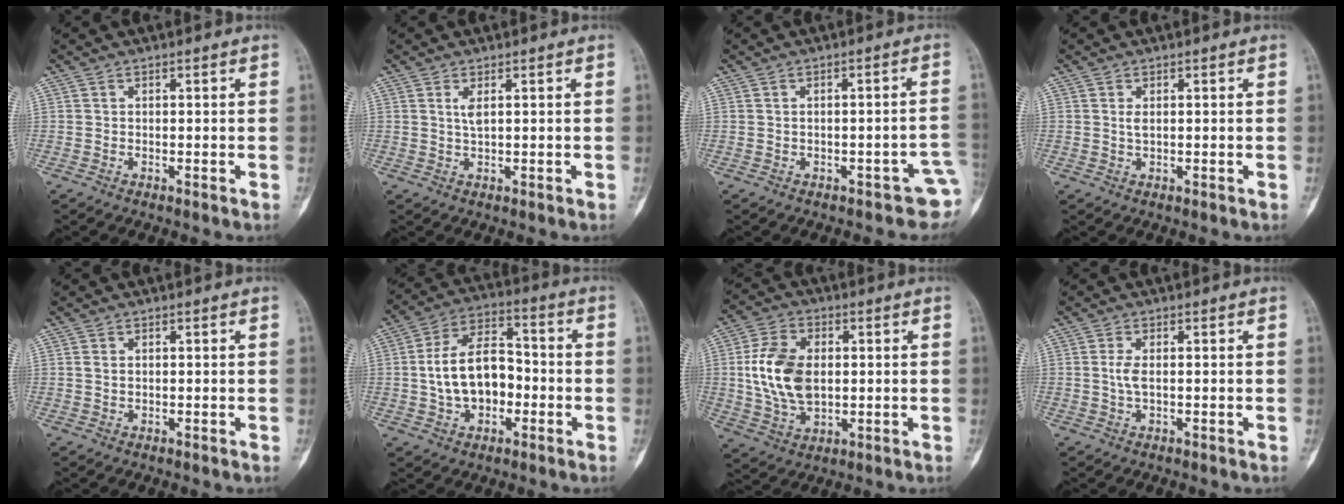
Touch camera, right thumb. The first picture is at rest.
{"total": 1.5, "force": [0.5, 0.2, 1.4], "torque": [-0.032, -0.004, 0.012]}
{"total": 3.0, "force": [-1.8, 1.5, 1.8], "torque": [-0.006, 0.020, -0.020]}
{"total": 1.1, "force": [0.3, 0.5, 0.9], "torque": [-0.019, 0.000, 0.008]}
{"total": 1.1, "force": [0.3, 0.8, 0.8], "torque": [-0.016, 0.001, 0.009]}
{"total": 13.4, "force": [-1.5, 8.6, 10.1], "torque": [-0.157, 0.038, -0.029]}
{"total": 12.9, "force": [0.8, 8.3, 9.8], "torque": [-0.180, -0.001, 0.021]}
{"total": 2.2, "force": [0.1, 0.9, 2.0], "torque": [-0.049, 0.000, 0.003]}